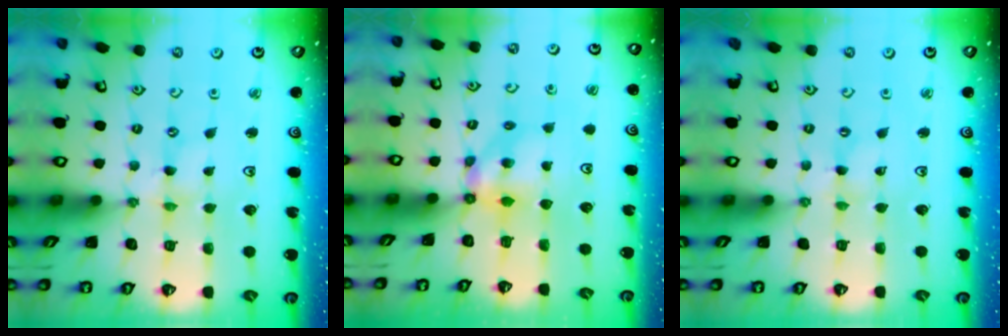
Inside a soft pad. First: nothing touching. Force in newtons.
{"total": 5.6, "press": 5.6, "slide": 0.2}
{"total": 0.0}